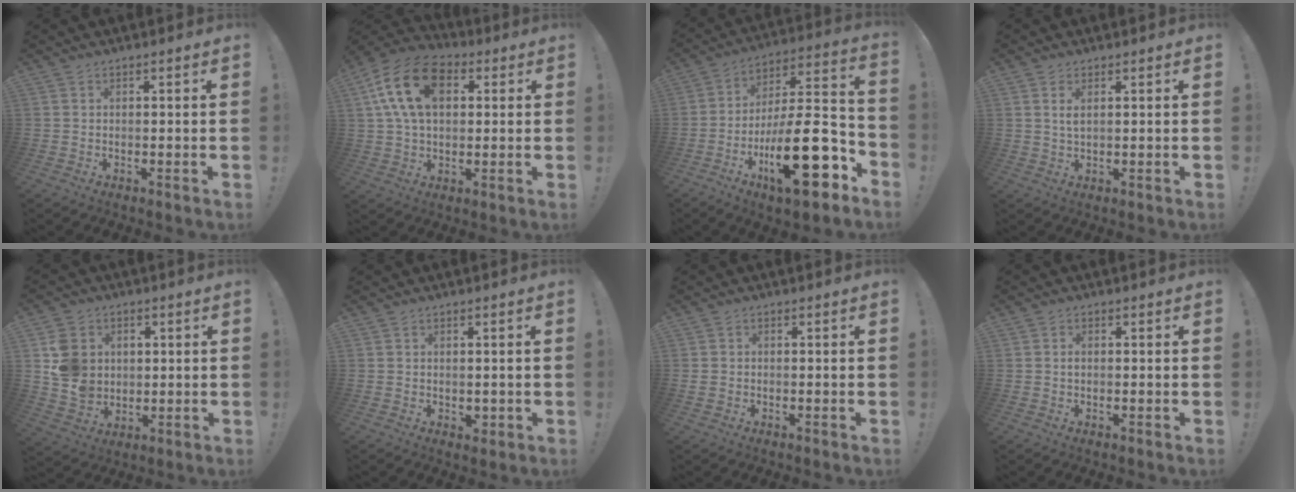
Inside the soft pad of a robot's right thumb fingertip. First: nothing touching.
{"total": 17.6, "force": [5.4, 11.0, 12.5], "torque": [-0.239, -0.002, 0.096]}
{"total": 26.3, "force": [-10.2, 8.7, 22.6], "torque": [-0.367, 0.052, -0.161]}
{"total": 2.4, "force": [1.0, 0.8, 2.1], "torque": [-0.038, -0.002, 0.016]}
{"total": 11.2, "force": [2.5, 9.9, 4.5], "torque": [-0.081, 0.002, 0.055]}
{"total": 1.9, "force": [0.1, 1.6, 1.0], "torque": [-0.004, -0.002, 0.002]}
{"total": 1.4, "force": [-0.2, 1.2, 0.6], "torque": [-0.013, 0.004, -0.003]}
{"total": 1.0, "force": [0.1, 0.6, 0.7], "torque": [-0.011, 0.002, 0.001]}